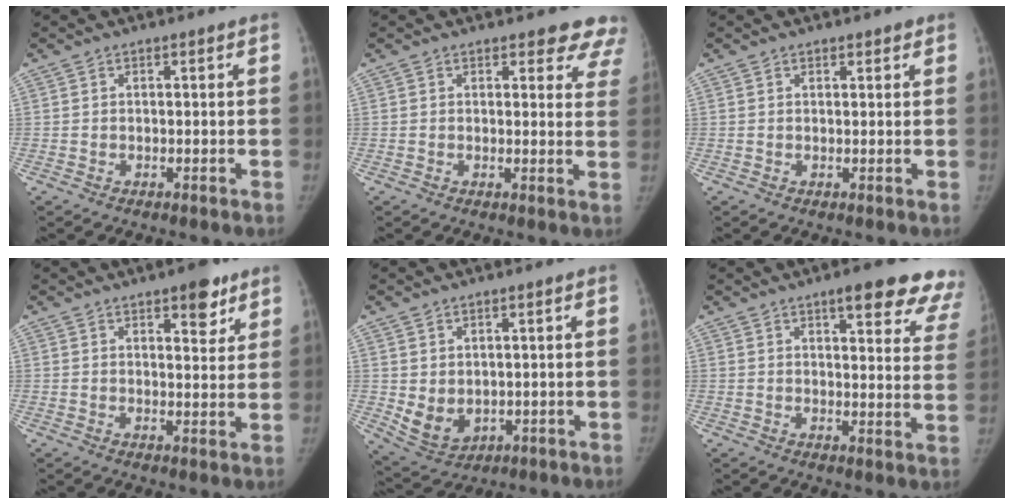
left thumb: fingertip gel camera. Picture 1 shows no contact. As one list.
[{"total": 8.1, "force": [7.1, 3.4, 1.9], "torque": [0.035, -0.032, 0.050]}, {"total": 1.2, "force": [0.9, 0.7, 0.4], "torque": [0.007, -0.004, 0.008]}, {"total": 6.5, "force": [4.1, 2.7, 4.3], "torque": [-0.032, -0.021, 0.052]}, {"total": 6.6, "force": [-0.2, 5.2, 4.1], "torque": [-0.057, -0.016, 0.020]}, {"total": 17.1, "force": [12.0, 4.8, 11.2], "torque": [-0.102, -0.043, 0.131]}]